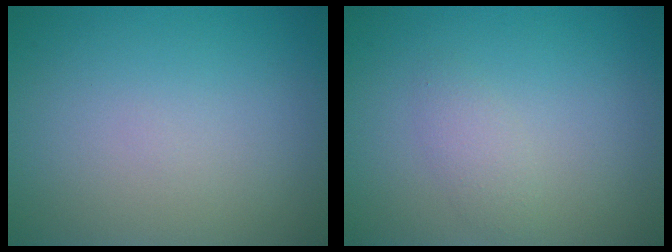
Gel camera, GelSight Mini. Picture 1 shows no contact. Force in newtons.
{"total": 1.4, "press": 1.4, "slide": 0.1}